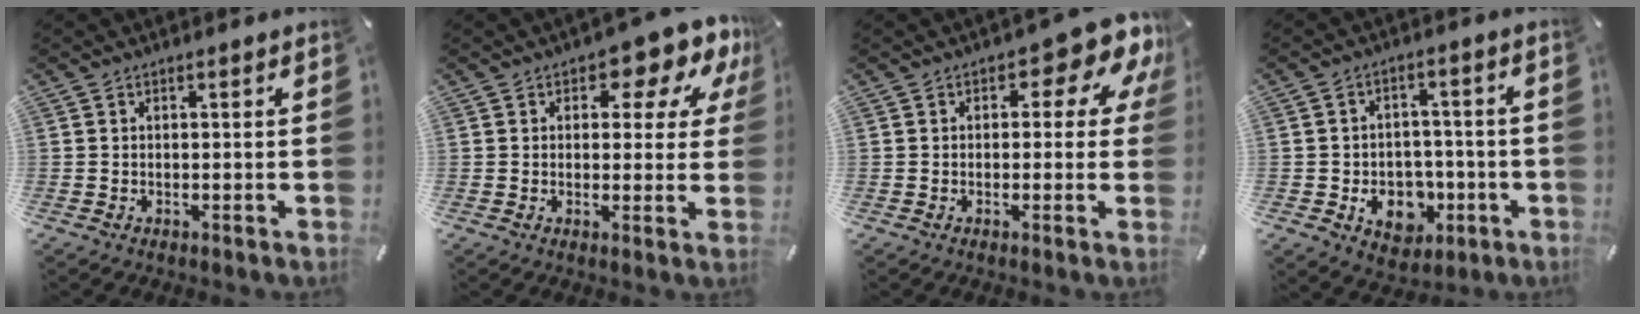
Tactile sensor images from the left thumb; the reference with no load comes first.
{"total": 9.8, "force": [5.4, 5.0, 6.4], "torque": [-0.069, -0.039, 0.085]}
{"total": 9.0, "force": [4.0, 4.2, 6.9], "torque": [-0.082, -0.024, 0.061]}
{"total": 9.8, "force": [-2.9, 8.0, 4.9], "torque": [-0.076, 0.017, -0.045]}